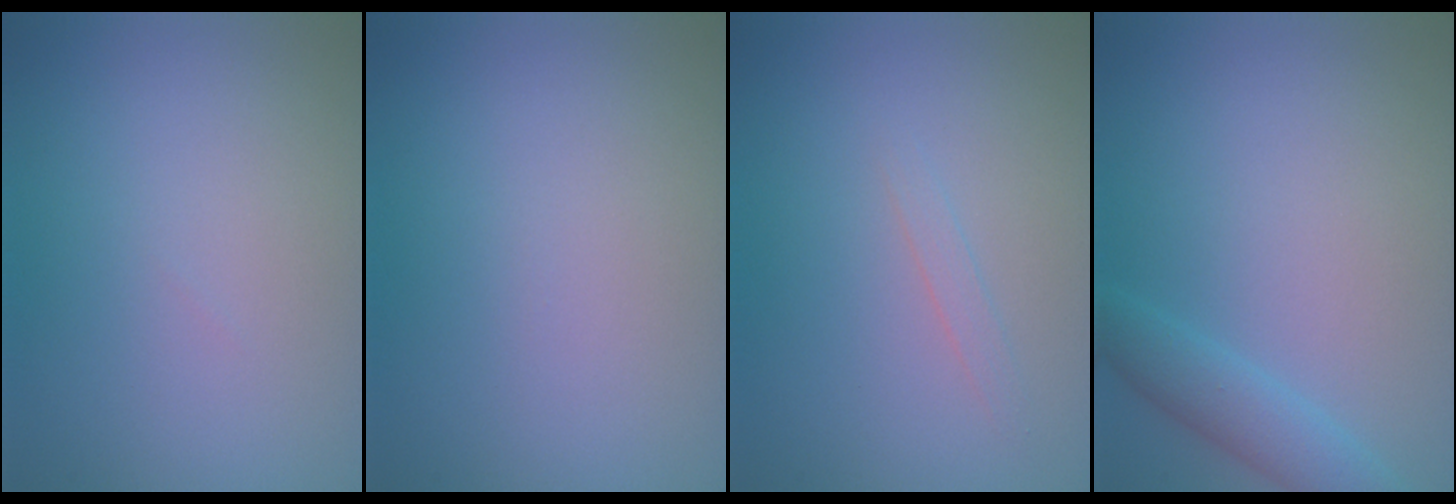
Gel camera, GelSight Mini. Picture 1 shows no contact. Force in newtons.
{"total": 0.0}
{"total": 0.8, "press": 0.8, "slide": 0.1}
{"total": 2.6, "press": 2.6, "slide": 0.1}